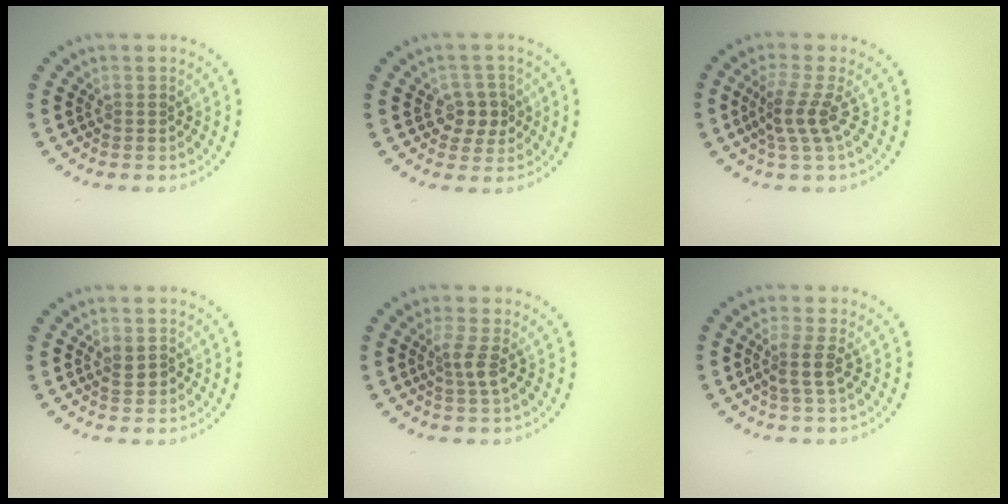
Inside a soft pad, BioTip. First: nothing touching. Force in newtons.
{"total": 2.7, "press": 2.6, "slide": 0.8}
{"total": 2.8, "press": 1.9, "slide": 2.0}
{"total": 1.5, "press": 1.5, "slide": 0.1}
{"total": 1.9, "press": 1.4, "slide": 1.2}
{"total": 2.0, "press": 1.5, "slide": 1.3}